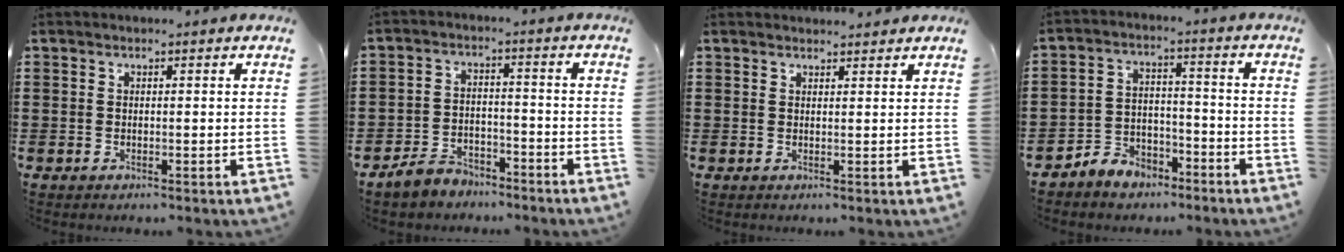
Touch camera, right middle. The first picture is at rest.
{"total": 4.5, "force": [-4.2, 1.7, 0.2], "torque": [-0.023, 0.004, -0.090]}
{"total": 1.4, "force": [1.4, 0.0, -0.1], "torque": [-0.003, -0.002, 0.027]}
{"total": 4.5, "force": [-4.0, 2.1, -0.1], "torque": [-0.015, 0.003, -0.085]}